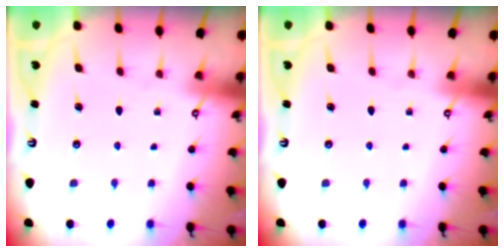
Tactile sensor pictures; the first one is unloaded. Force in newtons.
{"total": 0.0}